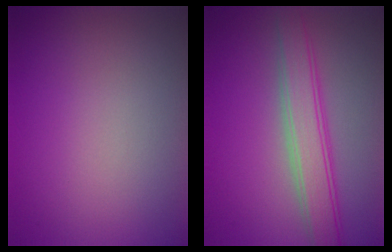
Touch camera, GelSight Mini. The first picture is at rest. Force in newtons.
{"total": 3.9, "press": 3.9, "slide": 0.2}